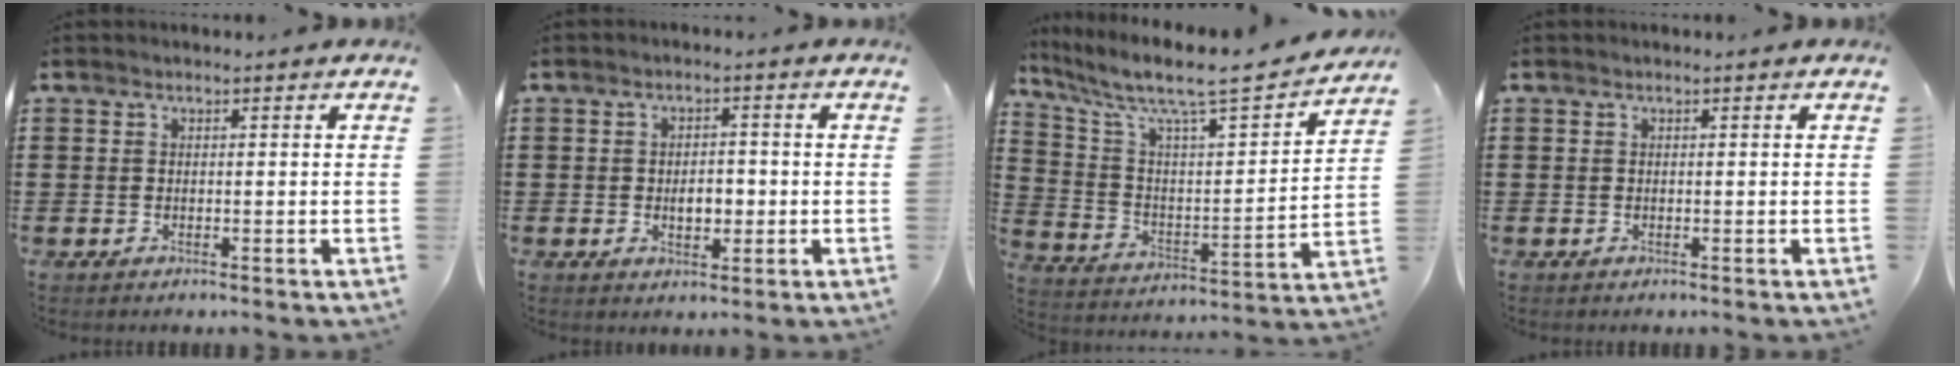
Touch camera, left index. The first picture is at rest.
{"total": 4.0, "force": [-0.7, 2.2, 3.2], "torque": [-0.056, 0.002, -0.017]}
{"total": 7.6, "force": [6.4, 0.8, 4.1], "torque": [-0.112, -0.055, 0.099]}
{"total": 0.0}